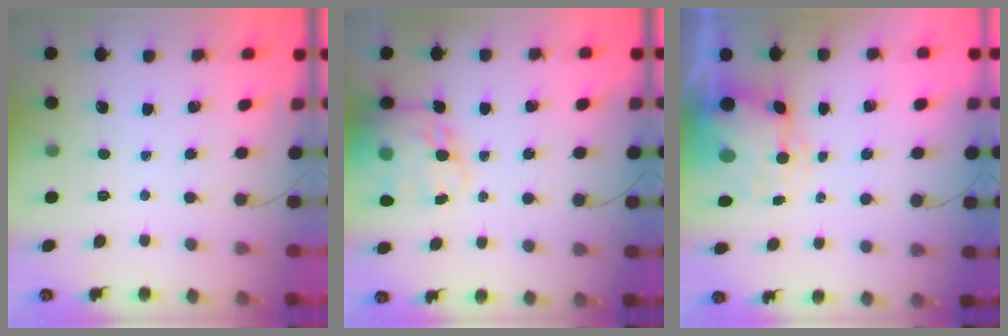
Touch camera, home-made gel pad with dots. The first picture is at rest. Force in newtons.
{"total": 18.0, "press": 17.4, "slide": 4.6}
{"total": 6.9, "press": 6.6, "slide": 1.8}